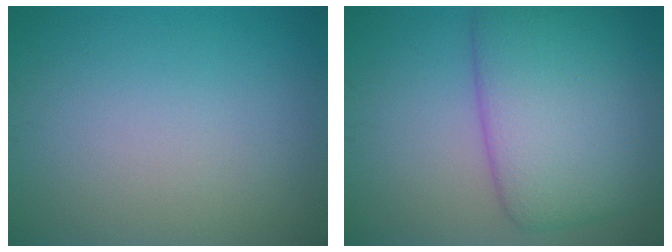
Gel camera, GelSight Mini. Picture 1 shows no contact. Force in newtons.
{"total": 9.6, "press": 9.6, "slide": 0.3}